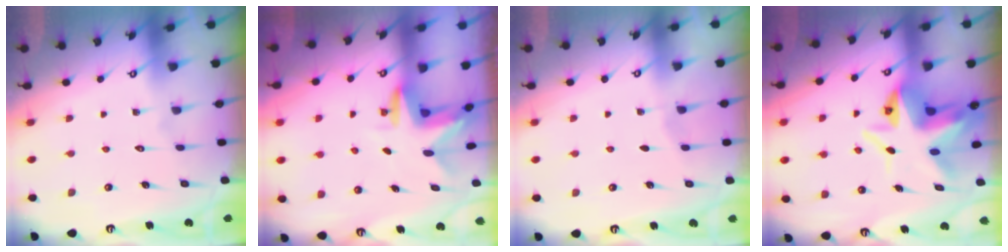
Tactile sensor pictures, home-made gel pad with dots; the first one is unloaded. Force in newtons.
{"total": 3.2, "press": 3.2, "slide": 0.2}
{"total": 1.4, "press": 1.3, "slide": 0.4}
{"total": 8.1, "press": 8.1, "slide": 1.0}